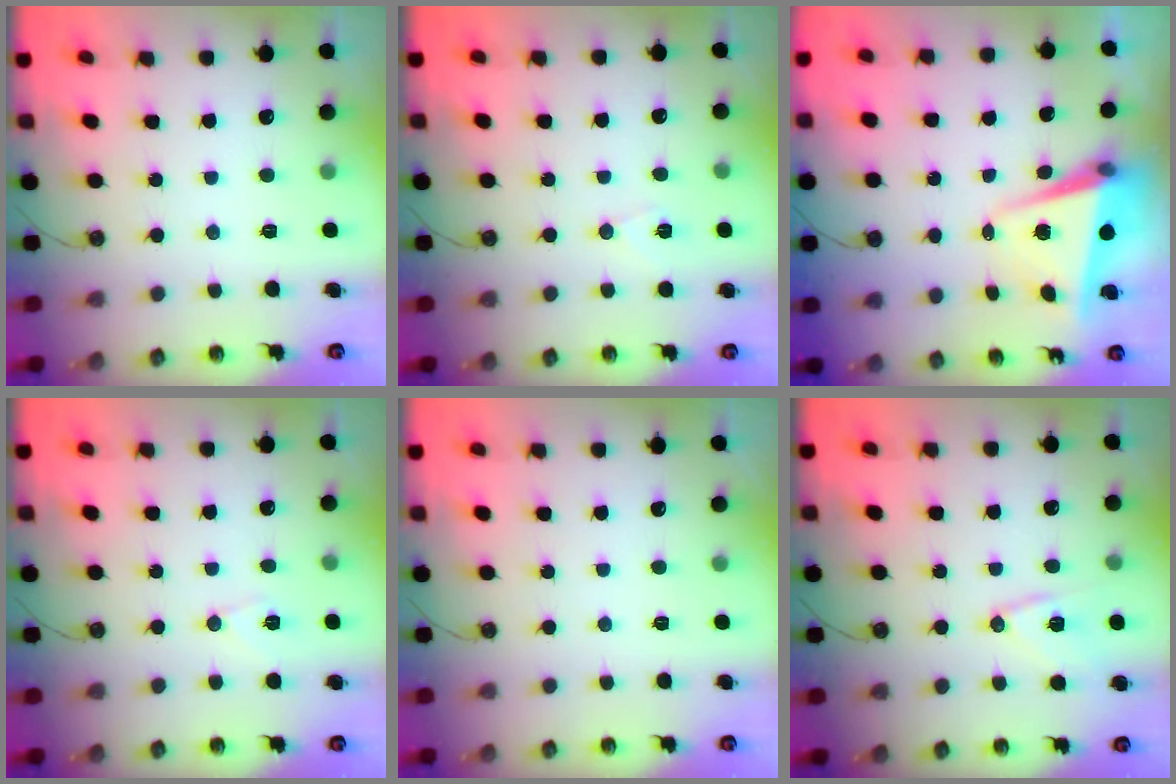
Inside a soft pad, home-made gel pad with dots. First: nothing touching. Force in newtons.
{"total": 6.1, "press": 5.3, "slide": 2.9}
{"total": 7.2, "press": 7.2, "slide": 0.4}
{"total": 6.1, "press": 5.6, "slide": 2.5}
{"total": 0.0}
{"total": 11.7, "press": 11.6, "slide": 0.6}